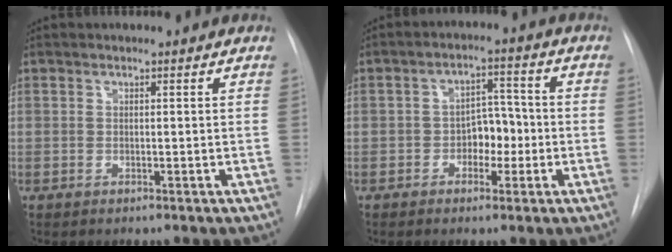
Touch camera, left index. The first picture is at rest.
{"total": 5.5, "force": [-2.3, 3.2, 3.8], "torque": [-0.054, 0.012, -0.035]}